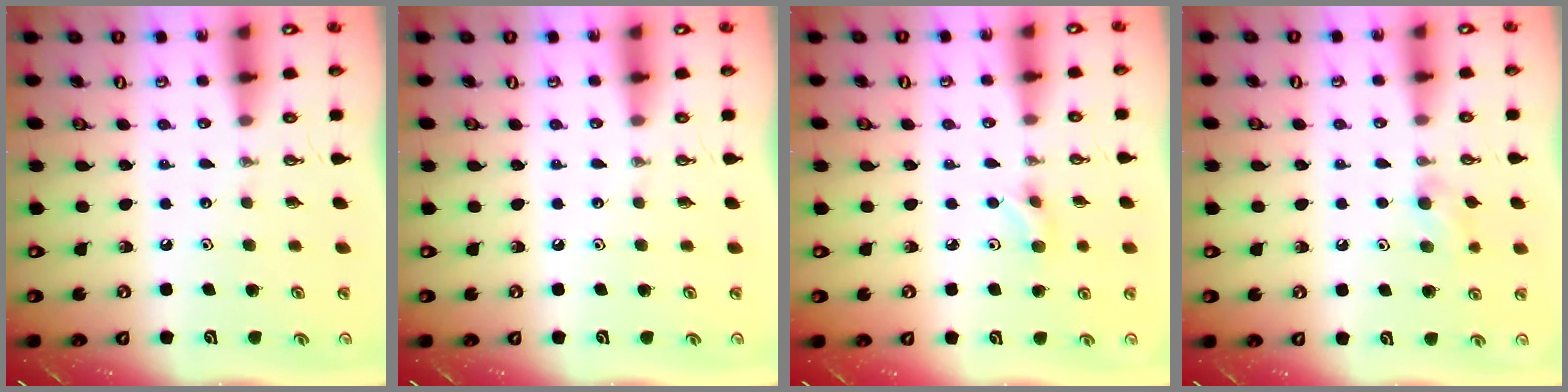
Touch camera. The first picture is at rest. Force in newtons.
{"total": 0.0}
{"total": 3.8, "press": 3.7, "slide": 0.6}
{"total": 6.1, "press": 6.0, "slide": 1.4}